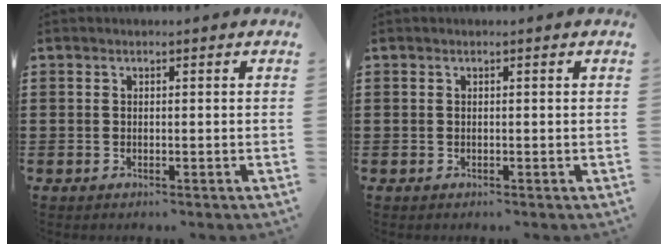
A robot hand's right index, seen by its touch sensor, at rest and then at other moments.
{"total": 0.0}